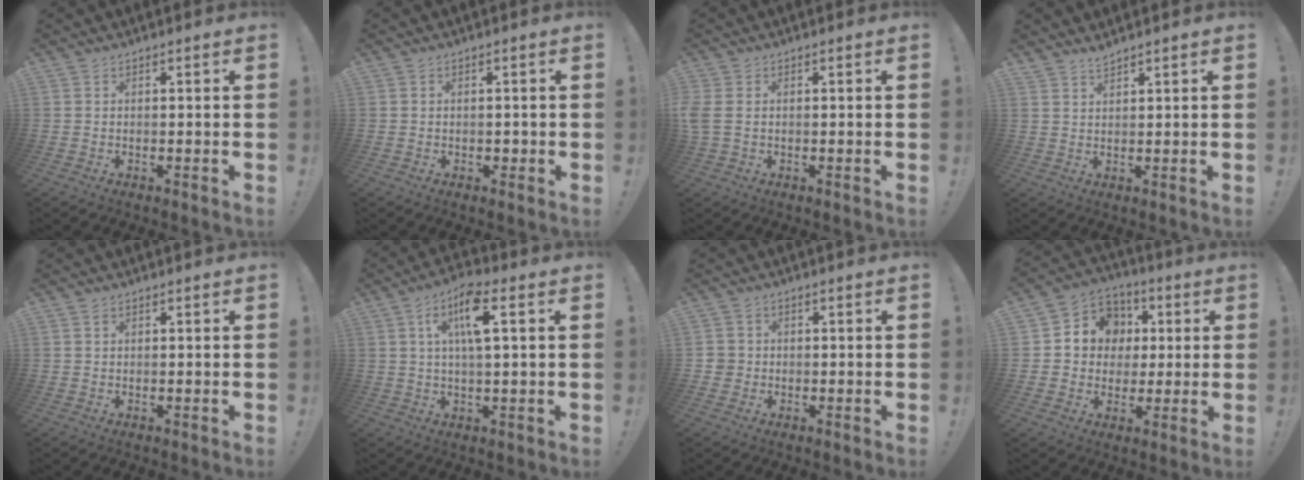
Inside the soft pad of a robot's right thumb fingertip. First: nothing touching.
{"total": 1.1, "force": [-0.4, 0.9, 0.5], "torque": [-0.006, 0.004, -0.008]}
{"total": 3.5, "force": [0.1, 2.3, 2.6], "torque": [-0.061, 0.005, 0.003]}
{"total": 2.2, "force": [2.2, 0.2, 0.5], "torque": [-0.005, -0.017, 0.039]}
{"total": 0.5, "force": [0.4, 0.3, 0.2], "torque": [0.001, -0.003, 0.006]}
{"total": 11.3, "force": [3.7, 3.2, 10.2], "torque": [-0.164, 0.002, 0.060]}
{"total": 2.5, "force": [-0.7, 2.2, 0.7], "torque": [-0.006, 0.005, -0.014]}
{"total": 9.9, "force": [0.9, 9.4, 3.1], "torque": [-0.036, 0.000, 0.025]}